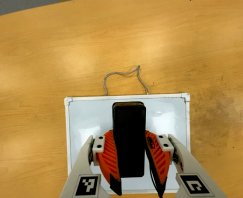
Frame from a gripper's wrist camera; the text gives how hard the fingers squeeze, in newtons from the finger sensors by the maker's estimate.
{"total": 6.6, "left": 5.7, "right": 7.5}